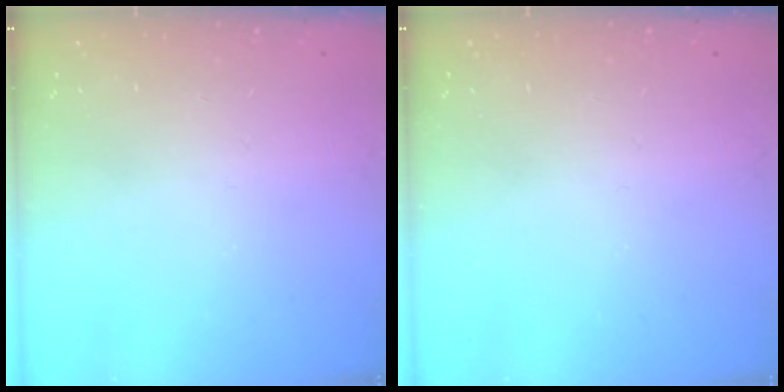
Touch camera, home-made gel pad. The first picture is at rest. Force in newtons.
{"total": 0.0}